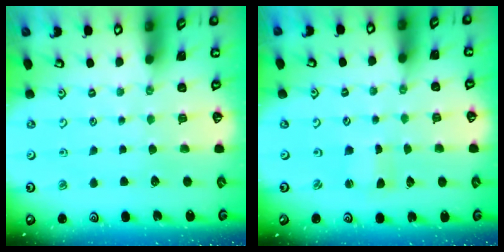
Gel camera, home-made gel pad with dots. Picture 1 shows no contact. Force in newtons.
{"total": 1.0, "press": 1.0, "slide": 0.0}